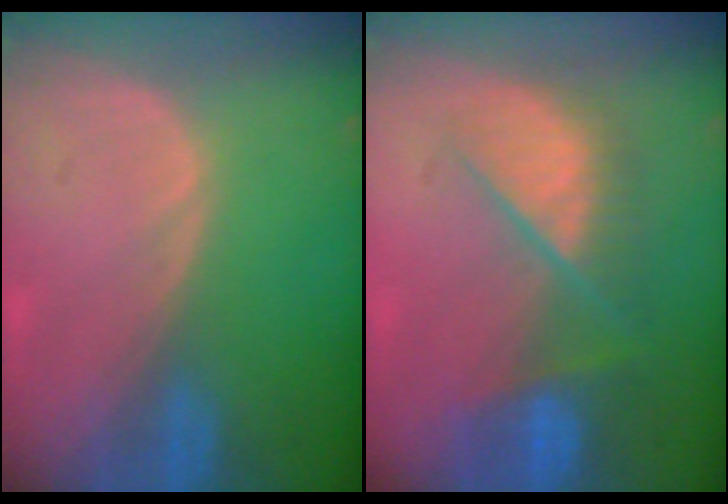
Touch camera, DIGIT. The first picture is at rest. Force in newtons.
{"total": 8.6, "press": 7.9, "slide": 3.4}